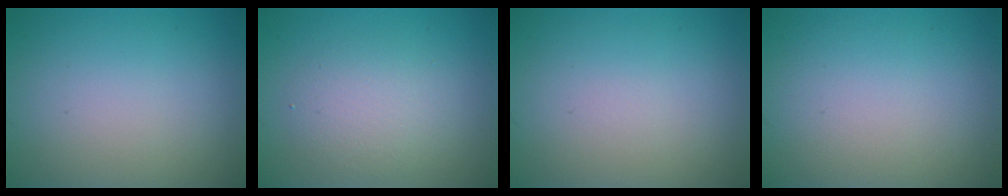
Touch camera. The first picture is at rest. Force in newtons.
{"total": 3.1, "press": 3.1, "slide": 0.1}
{"total": 0.0}
{"total": 0.0}